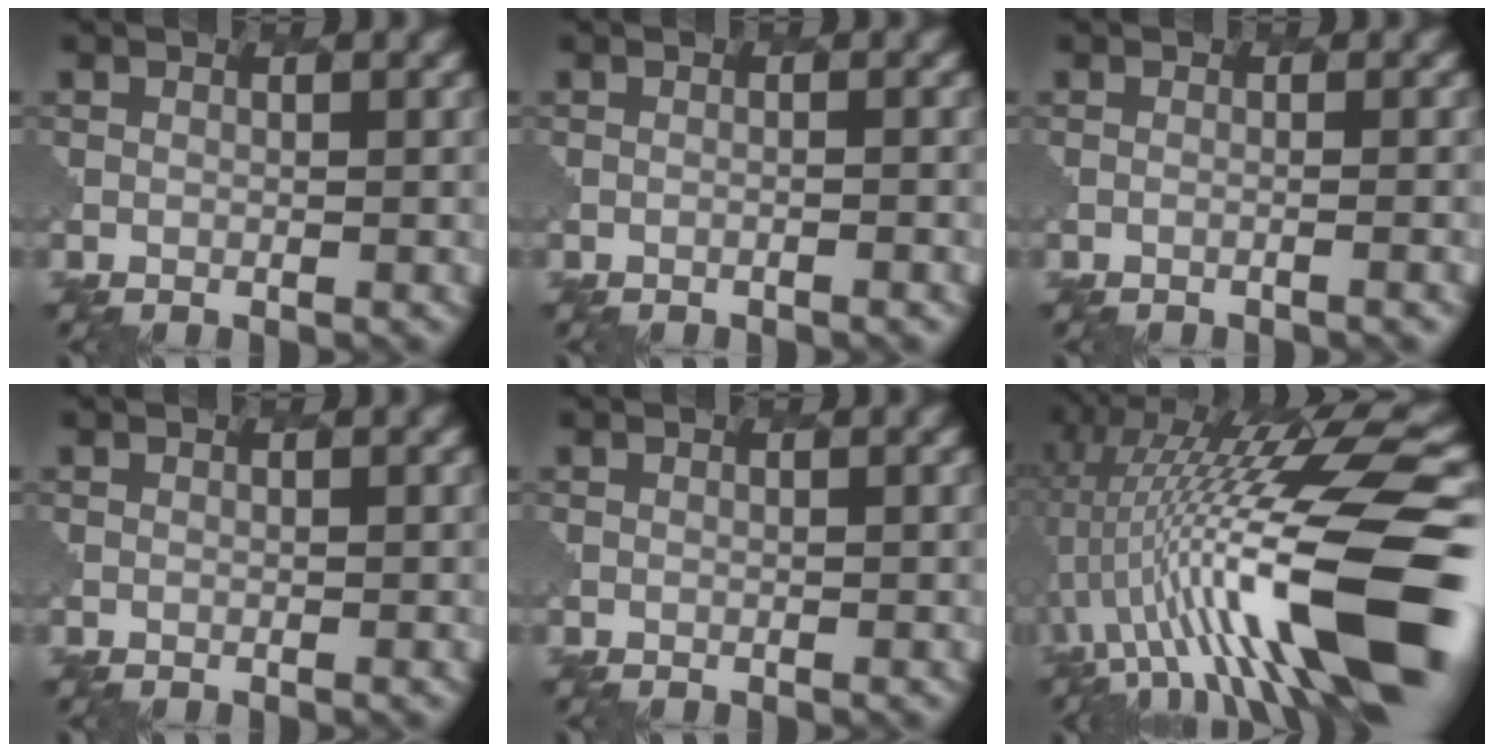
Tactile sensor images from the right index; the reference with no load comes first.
{"total": 0.6, "force": [-0.3, 0.2, 0.4], "torque": [0.000, 0.003, -0.015]}
{"total": 1.1, "force": [-0.3, 0.4, 1.0], "torque": [-0.003, 0.003, -0.020]}
{"total": 0.0}
{"total": 0.0}
{"total": 15.6, "force": [-1.9, 3.8, 15.0], "torque": [-0.260, 0.026, -0.029]}